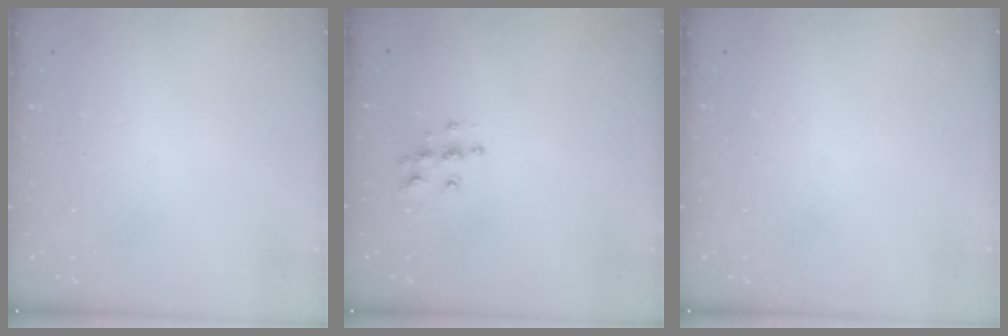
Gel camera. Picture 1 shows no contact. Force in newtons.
{"total": 7.6, "press": 7.6, "slide": 0.4}
{"total": 0.0}